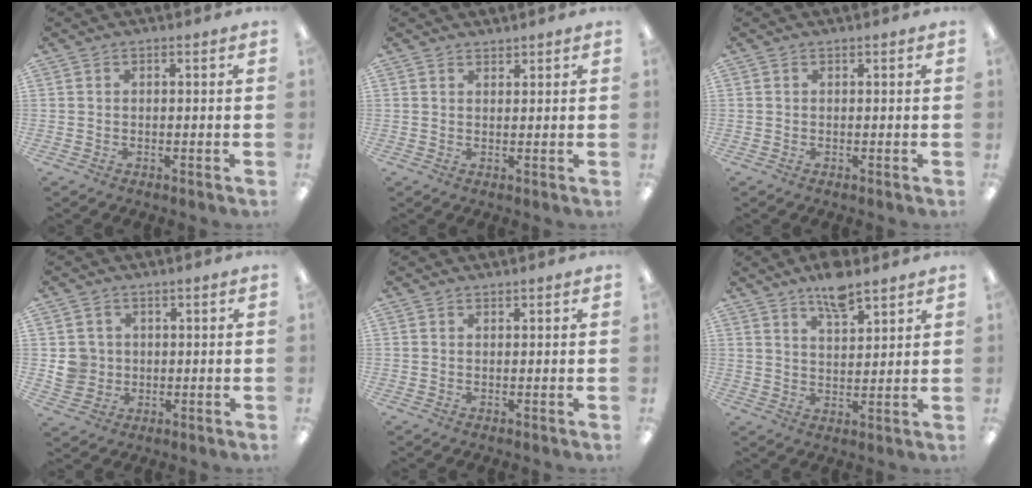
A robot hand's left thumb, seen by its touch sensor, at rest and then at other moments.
{"total": 1.4, "force": [1.4, 0.3, -0.1], "torque": [0.001, -0.003, 0.027]}
{"total": 0.0}
{"total": 5.4, "force": [1.1, 5.2, 1.0], "torque": [-0.016, 0.009, 0.022]}
{"total": 0.7, "force": [0.7, 0.1, 0.0], "torque": [0.000, 0.000, 0.013]}
{"total": 7.7, "force": [6.1, 2.4, 4.1], "torque": [-0.062, -0.036, 0.104]}